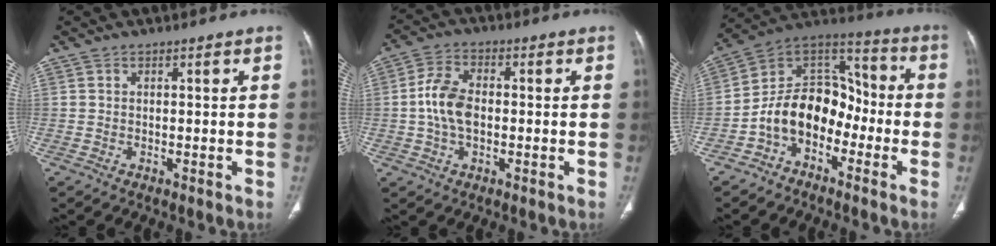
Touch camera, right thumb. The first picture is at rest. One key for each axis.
{"total": 7.9, "fx": -0.4, "fy": 4.9, "fz": 6.2, "tx": -0.122, "ty": 0.014, "tz": -0.012}
{"total": 13.7, "fx": -5.2, "fy": 9.6, "fz": 8.3, "tx": -0.113, "ty": 0.083, "tz": -0.104}